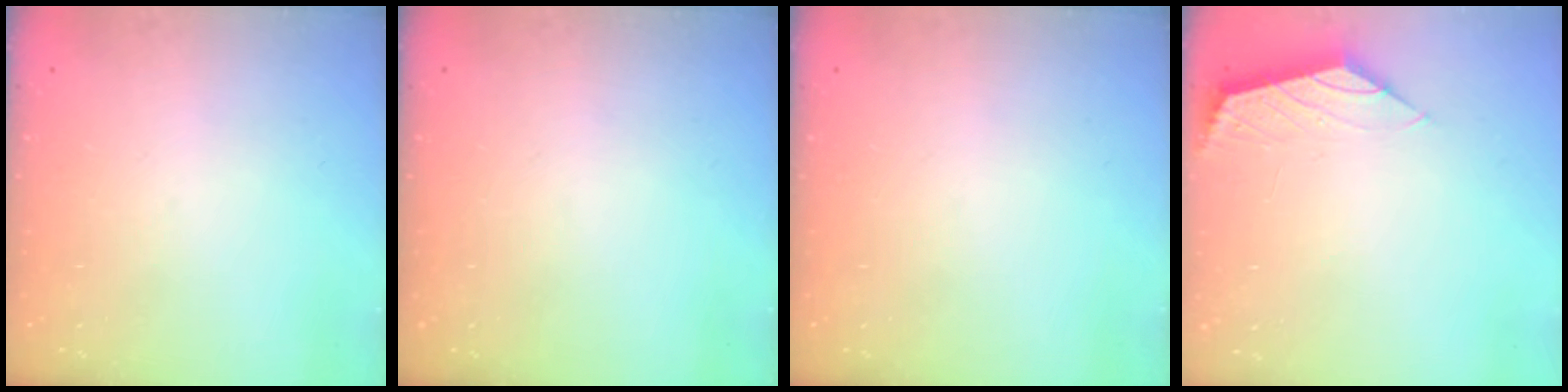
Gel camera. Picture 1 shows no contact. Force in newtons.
{"total": 0.0}
{"total": 0.0}
{"total": 0.9, "press": 0.9, "slide": 0.3}